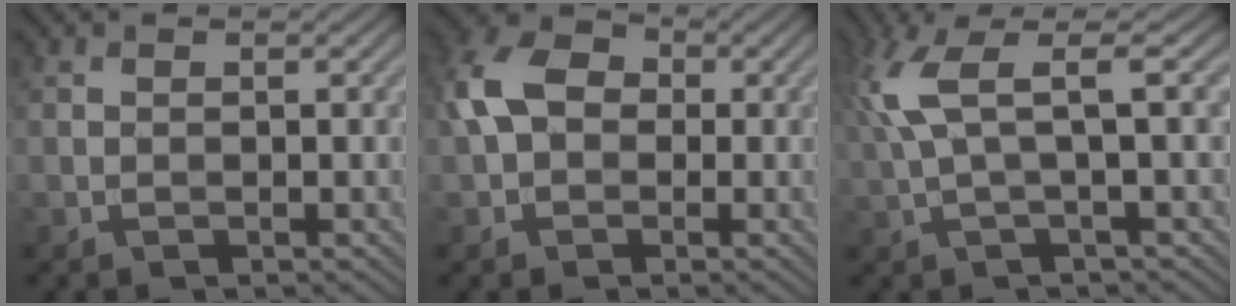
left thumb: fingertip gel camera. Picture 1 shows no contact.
{"total": 6.6, "force": [0.1, 5.0, 4.3], "torque": [-0.097, 0.016, -0.011]}
{"total": 7.7, "force": [2.5, 1.4, 7.1], "torque": [-0.147, 0.024, 0.047]}